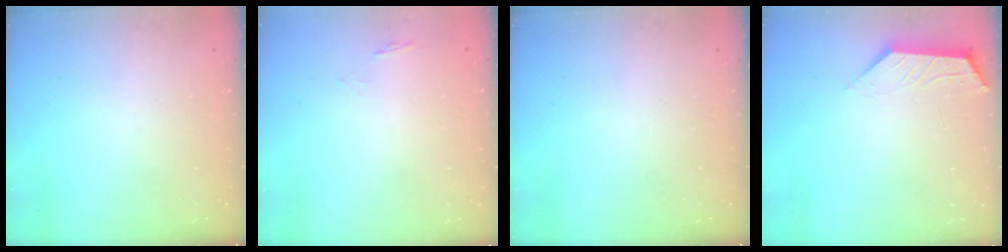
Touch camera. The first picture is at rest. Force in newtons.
{"total": 0.8, "press": 0.6, "slide": 0.4}
{"total": 0.0}
{"total": 2.0, "press": 1.9, "slide": 0.4}